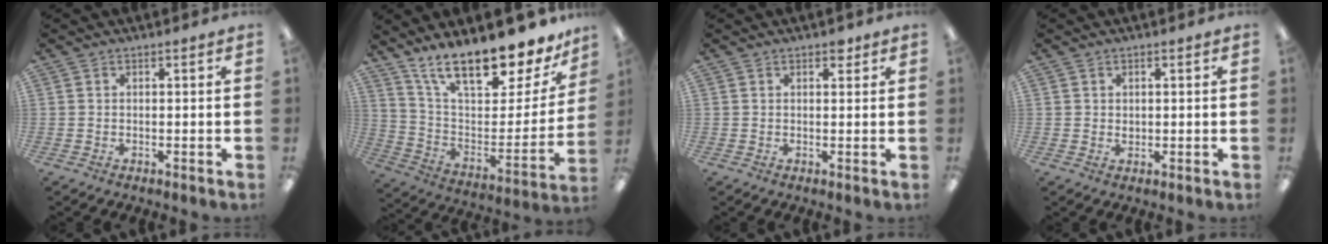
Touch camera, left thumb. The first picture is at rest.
{"total": 20.0, "force": [15.7, 6.2, 10.9], "torque": [-0.177, -0.113, 0.271]}
{"total": 2.0, "force": [1.4, 1.1, 1.0], "torque": [-0.005, -0.003, 0.020]}
{"total": 1.0, "force": [0.5, 0.9, 0.2], "torque": [-0.006, 0.002, 0.009]}